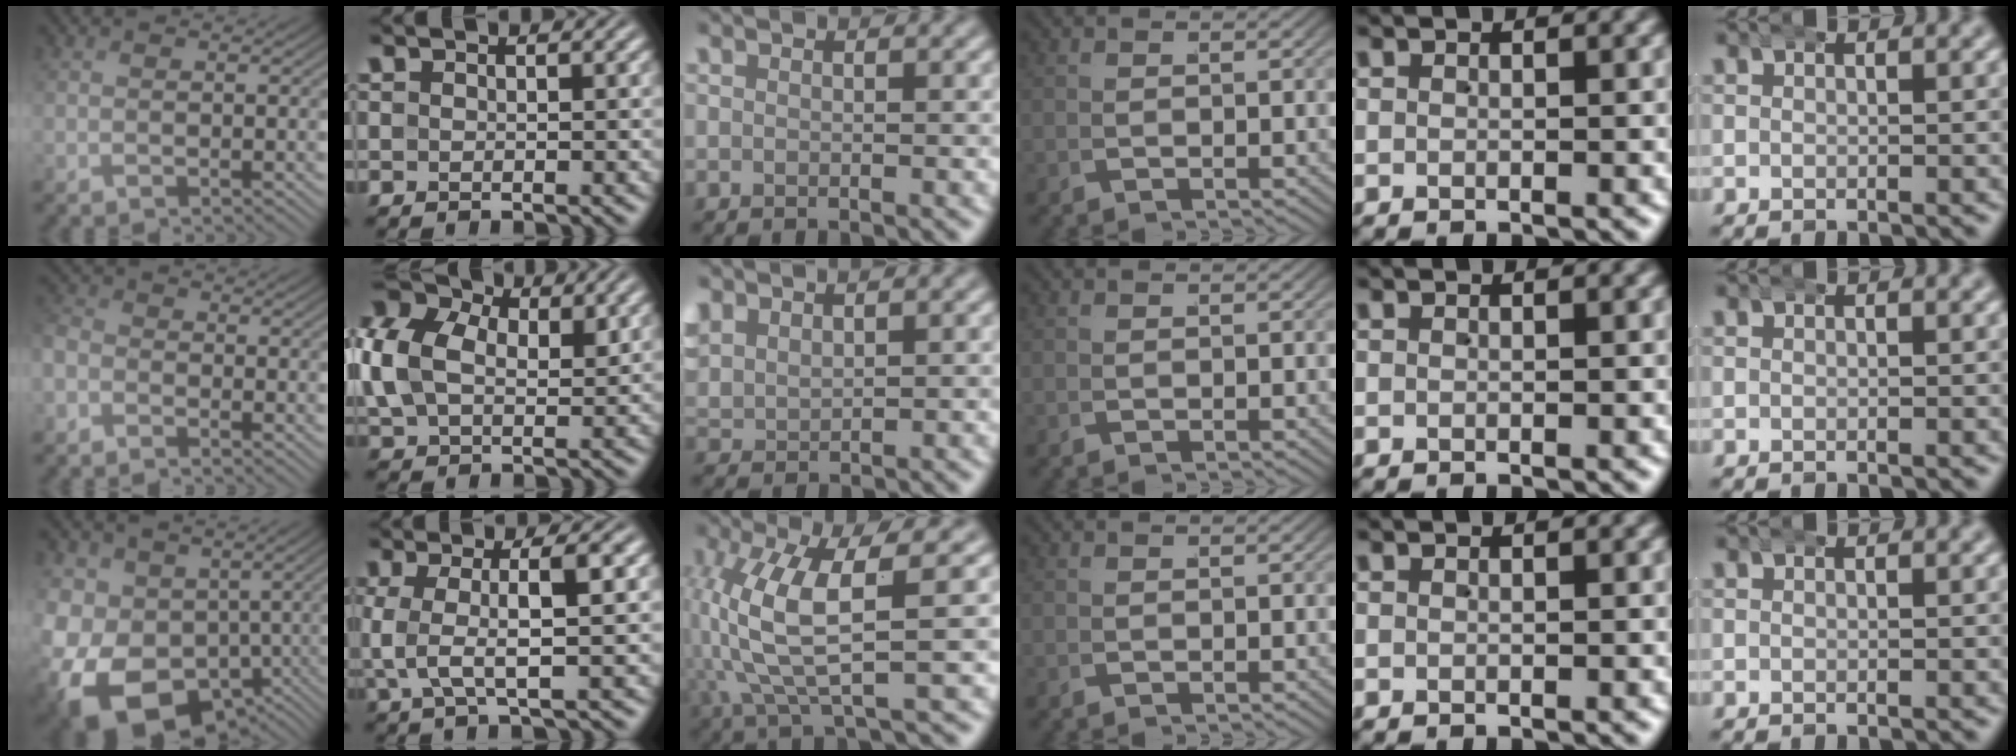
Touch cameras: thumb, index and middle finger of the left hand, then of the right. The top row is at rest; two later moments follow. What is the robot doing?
{"motion": "wrap", "object": "aluminum foil"}